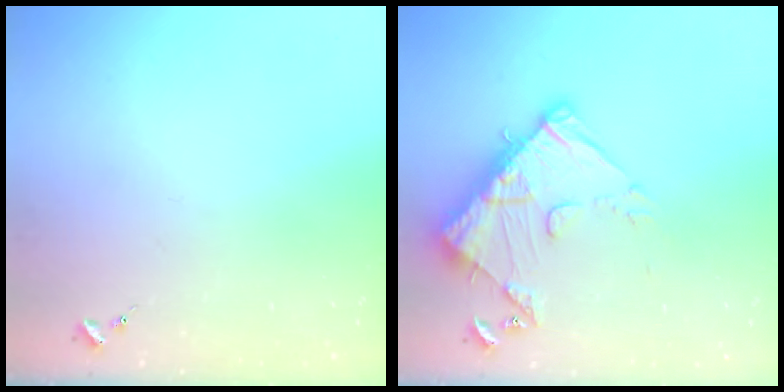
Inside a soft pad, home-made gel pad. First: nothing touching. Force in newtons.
{"total": 13.0, "press": 13.0, "slide": 1.3}